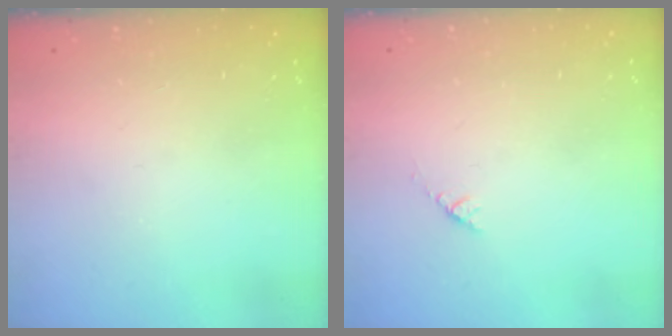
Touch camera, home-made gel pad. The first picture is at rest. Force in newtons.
{"total": 2.7, "press": 2.6, "slide": 0.4}